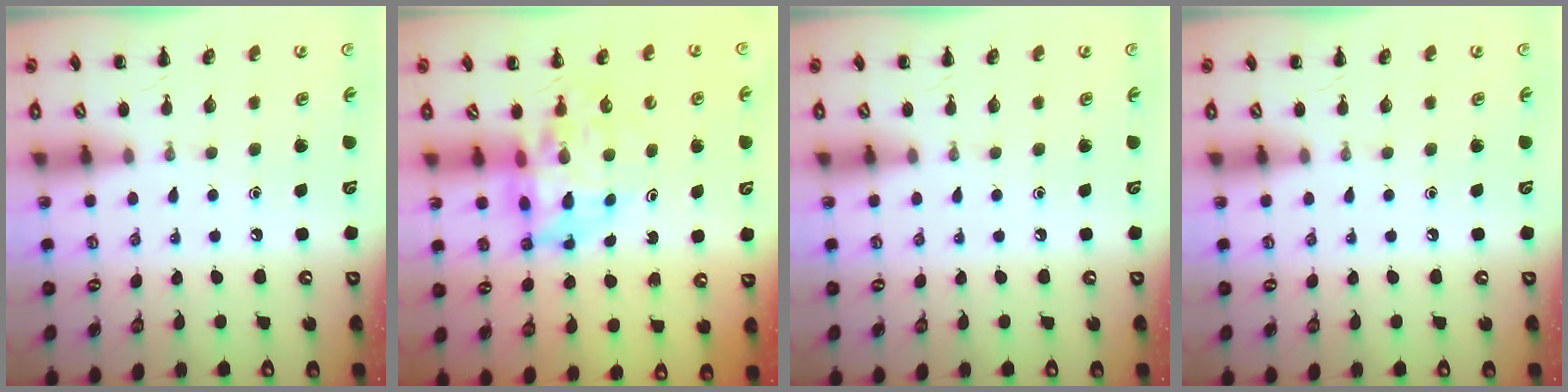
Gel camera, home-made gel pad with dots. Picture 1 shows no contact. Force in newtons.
{"total": 9.0, "press": 8.5, "slide": 3.0}
{"total": 0.0}
{"total": 0.0}